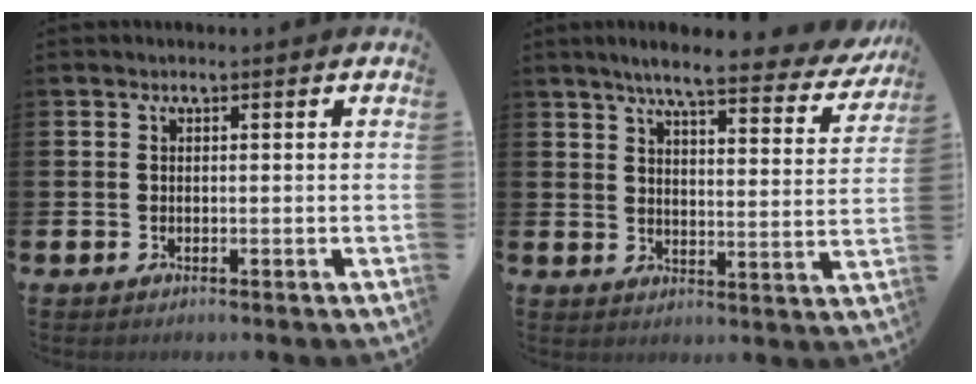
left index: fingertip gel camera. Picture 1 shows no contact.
{"total": 6.9, "force": [6.0, 0.9, 3.4], "torque": [-0.066, -0.039, 0.094]}